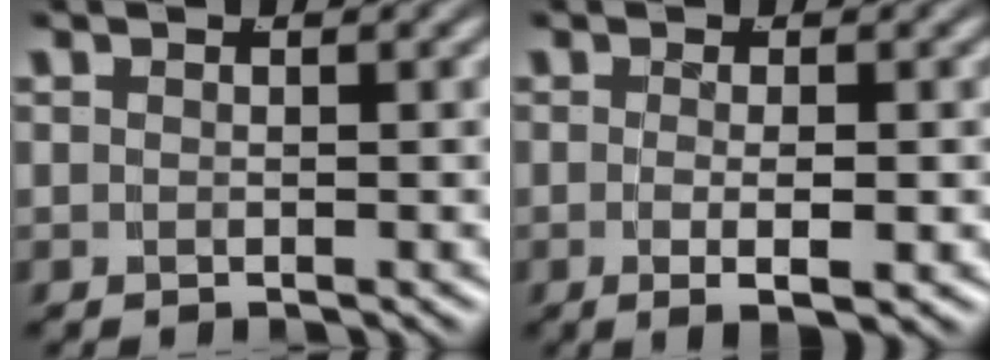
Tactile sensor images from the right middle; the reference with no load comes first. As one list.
[{"total": 3.2, "force": [-1.5, 0.2, 2.8], "torque": [-0.048, -0.016, -0.017]}]